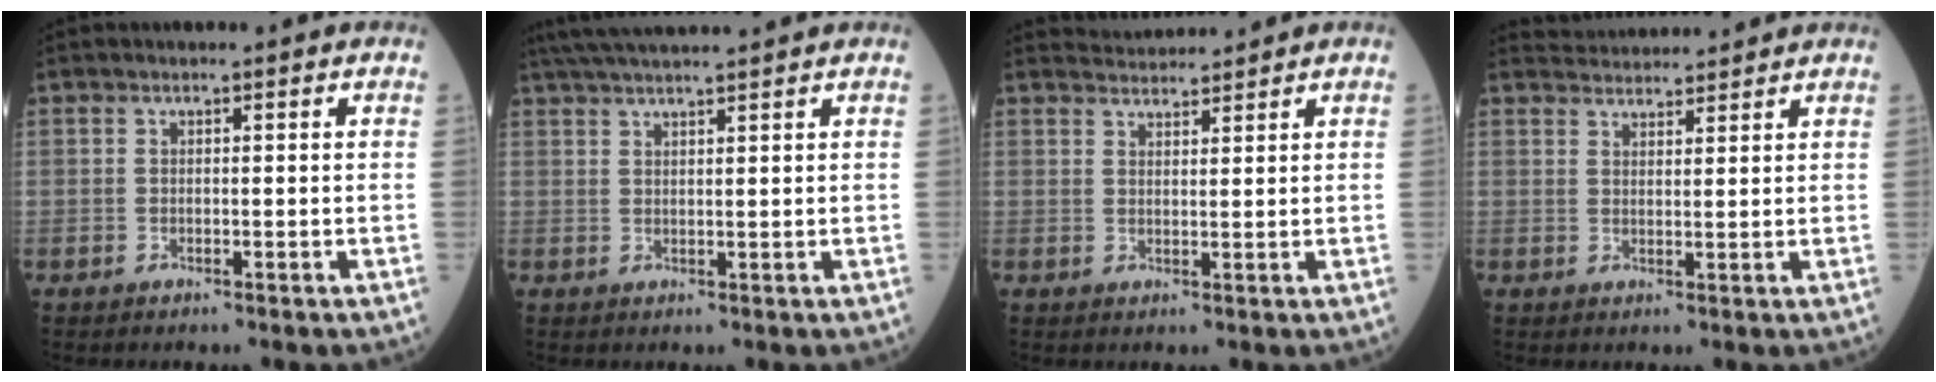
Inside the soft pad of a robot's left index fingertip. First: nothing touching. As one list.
[{"total": 9.5, "force": [8.4, -0.4, 4.4], "torque": [-0.073, 0.036, 0.129]}, {"total": 3.4, "force": [3.4, -0.2, -0.2], "torque": [-0.005, 0.021, 0.064]}, {"total": 5.8, "force": [5.8, 0.4, 0.5], "torque": [-0.015, 0.032, 0.087]}]